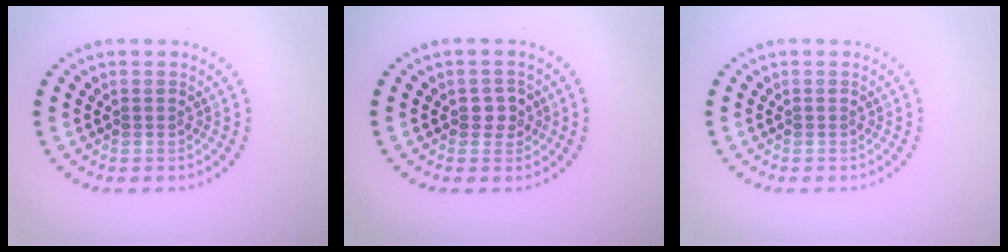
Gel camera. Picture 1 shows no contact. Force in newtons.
{"total": 1.5, "press": 1.4, "slide": 0.5}
{"total": 0.0}